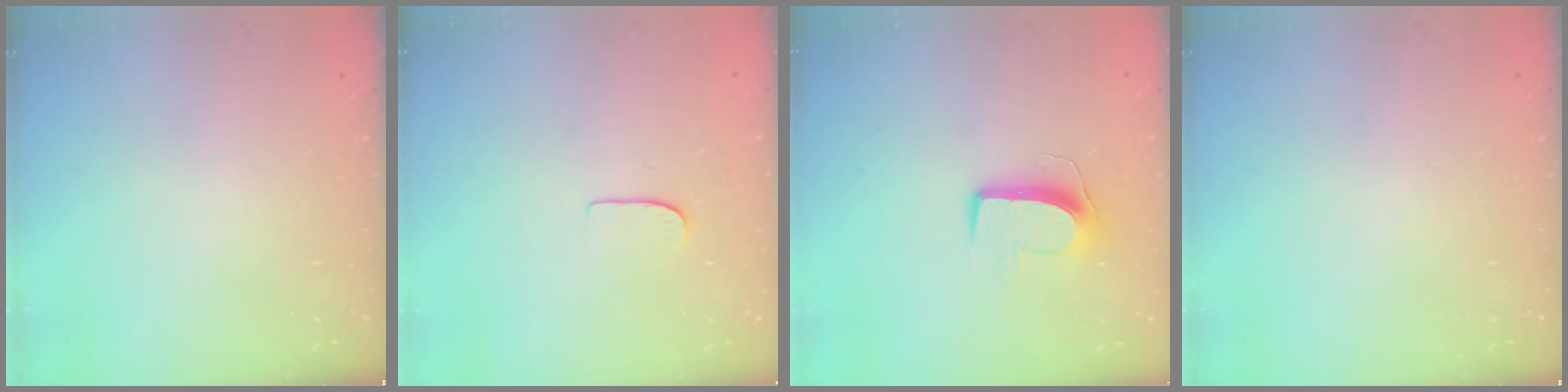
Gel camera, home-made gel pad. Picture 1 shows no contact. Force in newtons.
{"total": 5.2, "press": 5.2, "slide": 0.4}
{"total": 10.1, "press": 10.1, "slide": 0.1}
{"total": 0.0}